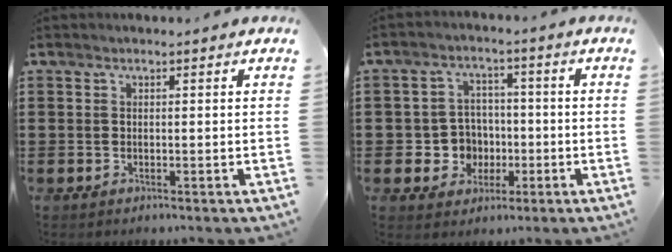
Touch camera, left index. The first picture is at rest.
{"total": 5.9, "force": [-1.1, 5.6, 1.6], "torque": [-0.042, 0.013, -0.018]}